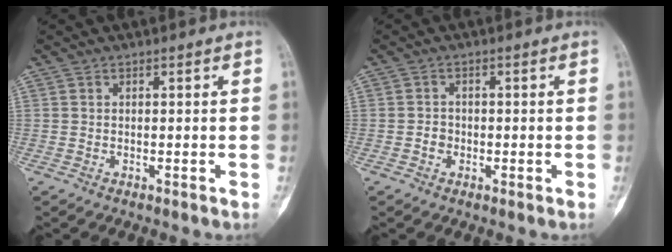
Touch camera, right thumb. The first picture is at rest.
{"total": 1.6, "force": [-0.5, 1.5, 0.5], "torque": [0.005, 0.007, -0.012]}